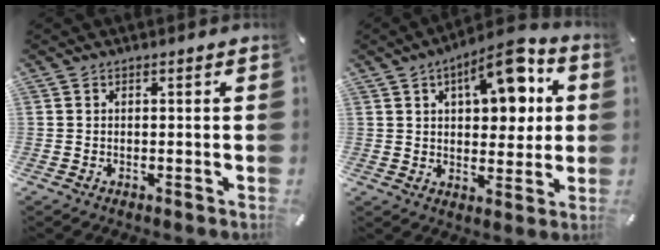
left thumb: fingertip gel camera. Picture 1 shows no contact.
{"total": 14.1, "force": [5.8, 7.1, 10.8], "torque": [-0.136, -0.025, 0.094]}